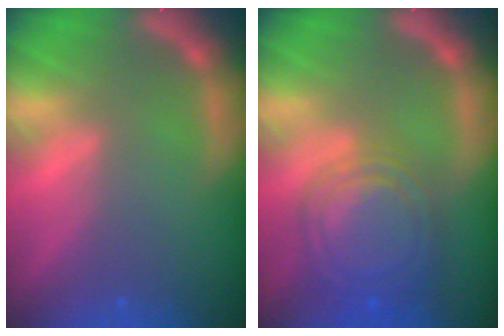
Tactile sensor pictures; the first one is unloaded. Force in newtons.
{"total": 9.1}